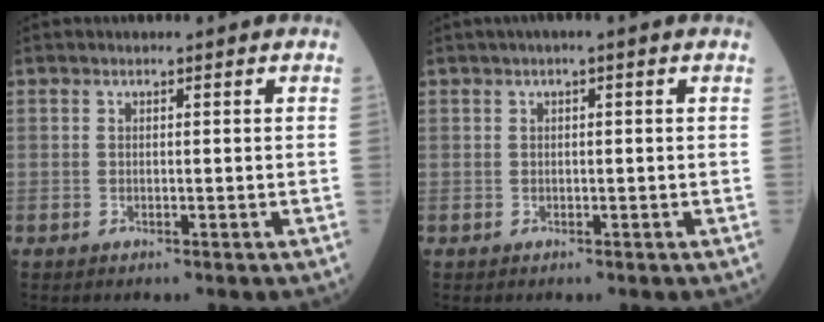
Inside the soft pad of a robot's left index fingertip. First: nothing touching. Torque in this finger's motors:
{"motor_torque": [-0.07, -0.25, 0.05, 0.04]}